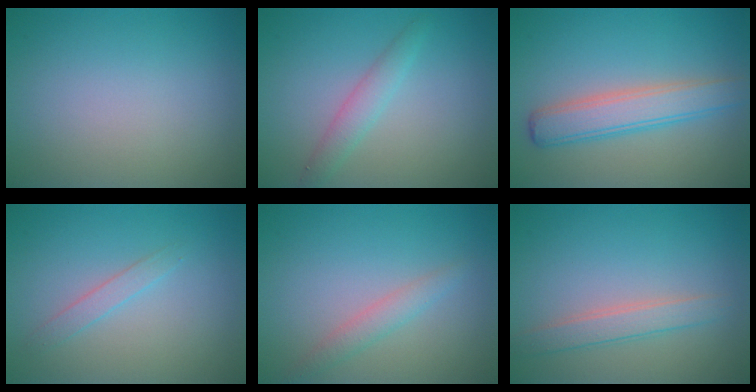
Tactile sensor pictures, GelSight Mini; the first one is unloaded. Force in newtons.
{"total": 2.5, "press": 2.5, "slide": 0.1}
{"total": 4.2, "press": 4.2, "slide": 0.1}
{"total": 1.3, "press": 1.3, "slide": 0.1}
{"total": 1.6, "press": 1.6, "slide": 0.1}
{"total": 2.2, "press": 2.2, "slide": 0.1}